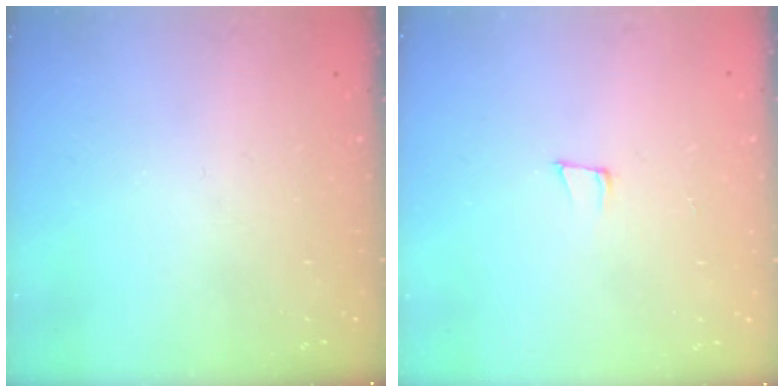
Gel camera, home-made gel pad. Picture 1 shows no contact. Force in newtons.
{"total": 6.7, "press": 5.8, "slide": 3.2}